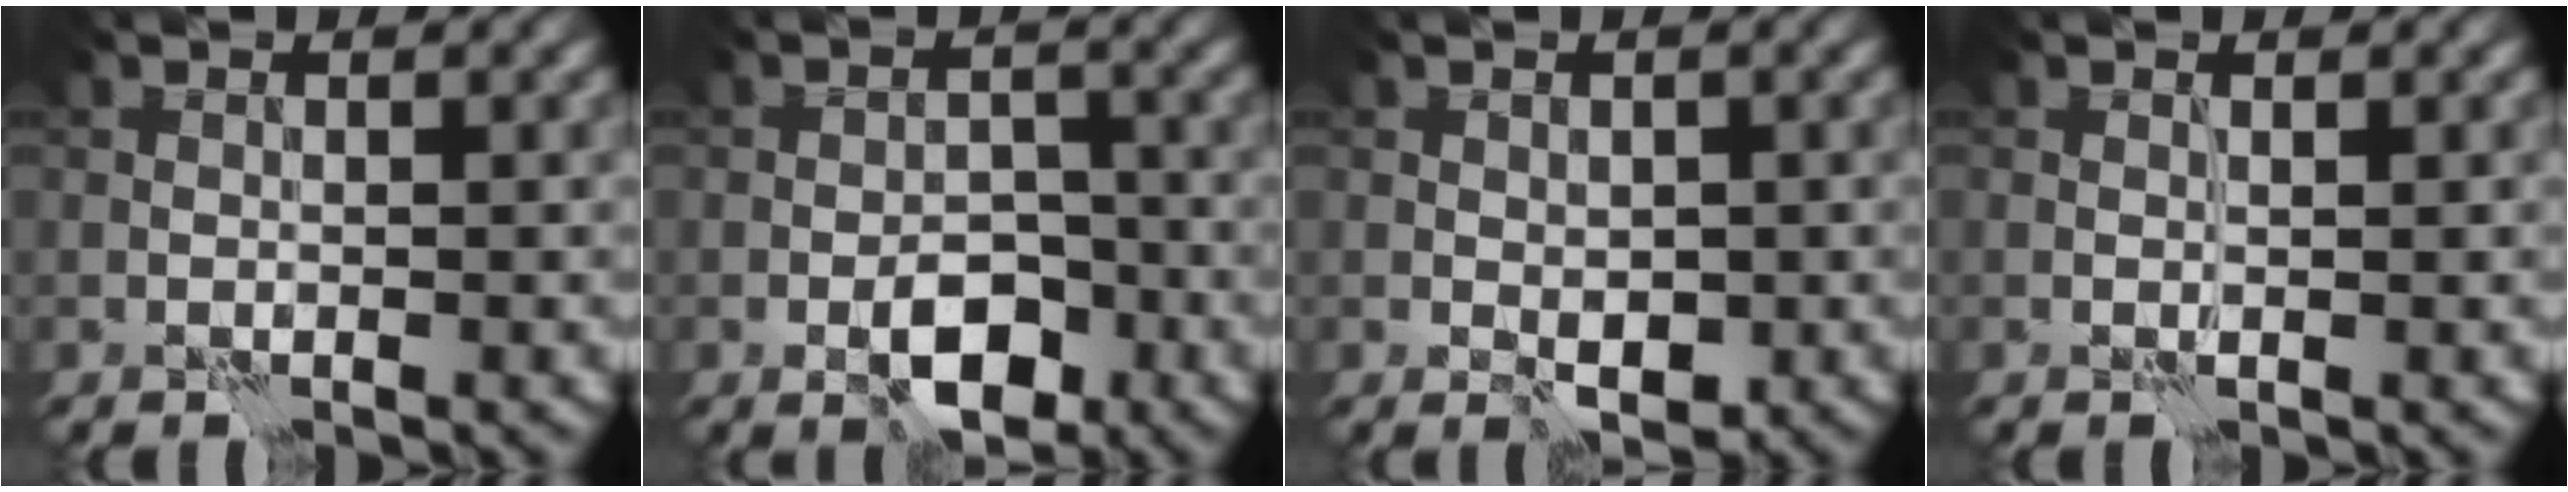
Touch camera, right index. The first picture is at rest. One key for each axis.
{"total": 4.6, "fx": -2.3, "fy": 2.4, "fz": 3.2, "tx": -0.041, "ty": 0.003, "tz": -0.038}
{"total": 2.5, "fx": -0.5, "fy": 1.6, "fz": 1.8, "tx": -0.025, "ty": -0.007, "tz": -0.007}
{"total": 0.0}